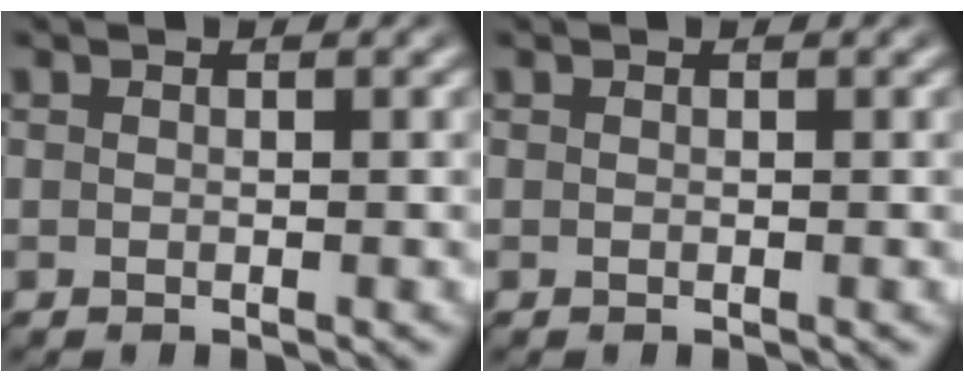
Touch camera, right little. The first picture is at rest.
{"total": 0.0}